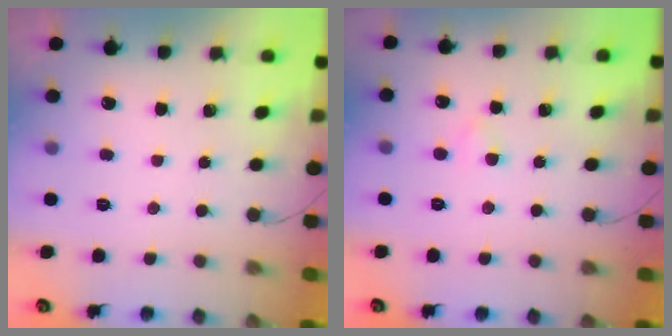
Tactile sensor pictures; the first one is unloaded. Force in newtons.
{"total": 2.3, "press": 2.1, "slide": 1.0}